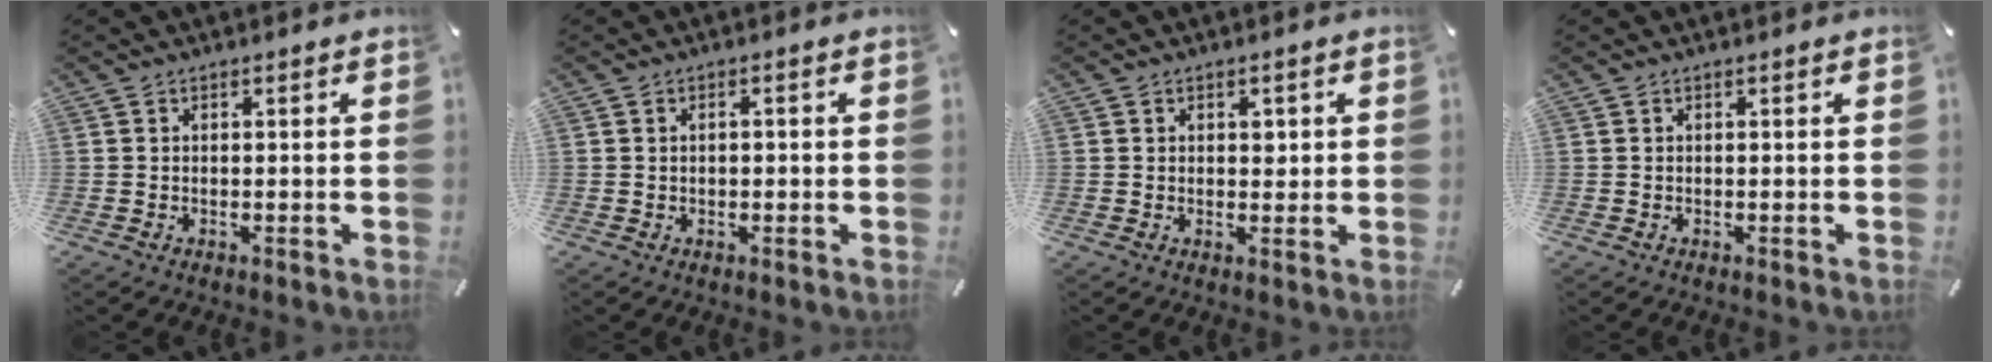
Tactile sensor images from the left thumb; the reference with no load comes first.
{"total": 1.1, "force": [-0.1, 0.6, 1.0], "torque": [-0.019, 0.003, -0.003]}
{"total": 2.0, "force": [0.5, 1.6, 1.1], "torque": [0.000, -0.002, 0.003]}
{"total": 0.0}